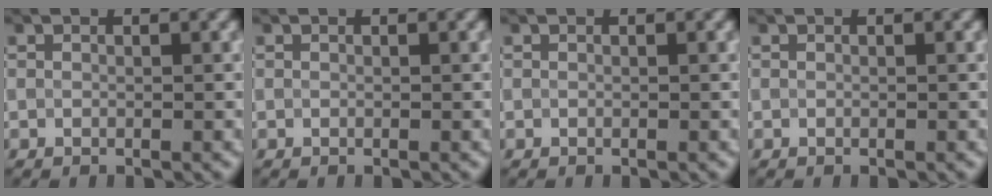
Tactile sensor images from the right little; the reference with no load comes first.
{"total": 0.0}
{"total": 0.0}
{"total": 0.0}